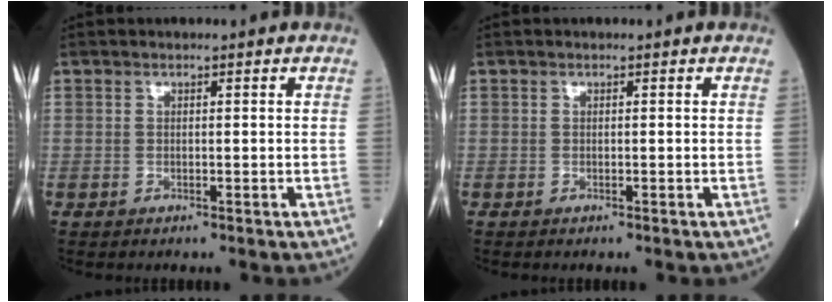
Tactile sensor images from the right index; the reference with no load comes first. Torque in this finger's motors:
{"motor_torque": [-0.75, -0.88, -0.02, 0.02]}